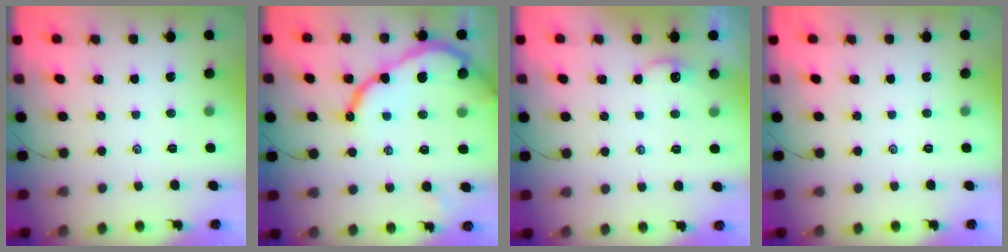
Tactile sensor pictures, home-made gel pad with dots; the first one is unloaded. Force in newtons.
{"total": 13.1, "press": 13.0, "slide": 1.3}
{"total": 2.1, "press": 2.0, "slide": 0.3}
{"total": 0.0}